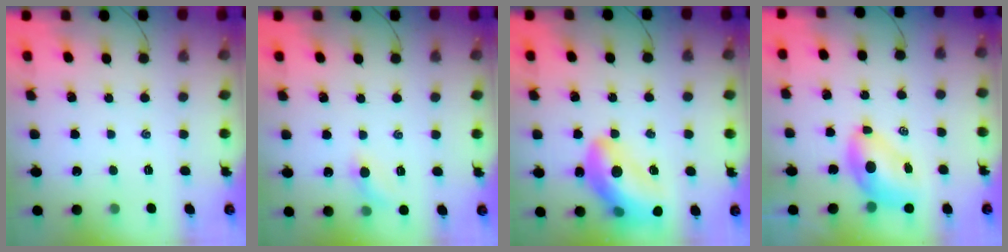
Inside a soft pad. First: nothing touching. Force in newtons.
{"total": 5.6, "press": 5.3, "slide": 2.0}
{"total": 18.7, "press": 18.3, "slide": 4.0}
{"total": 6.8, "press": 6.6, "slide": 1.6}